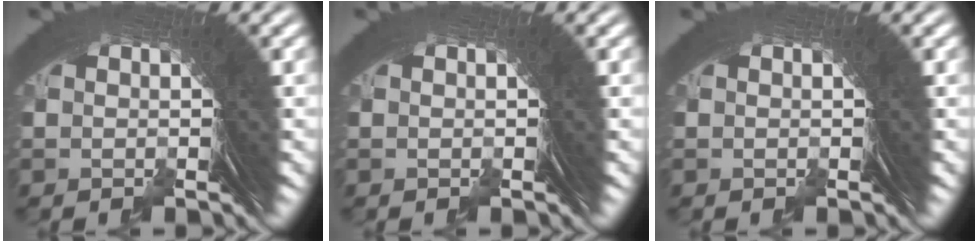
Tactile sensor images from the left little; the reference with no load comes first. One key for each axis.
{"total": 0.0}
{"total": 0.0}